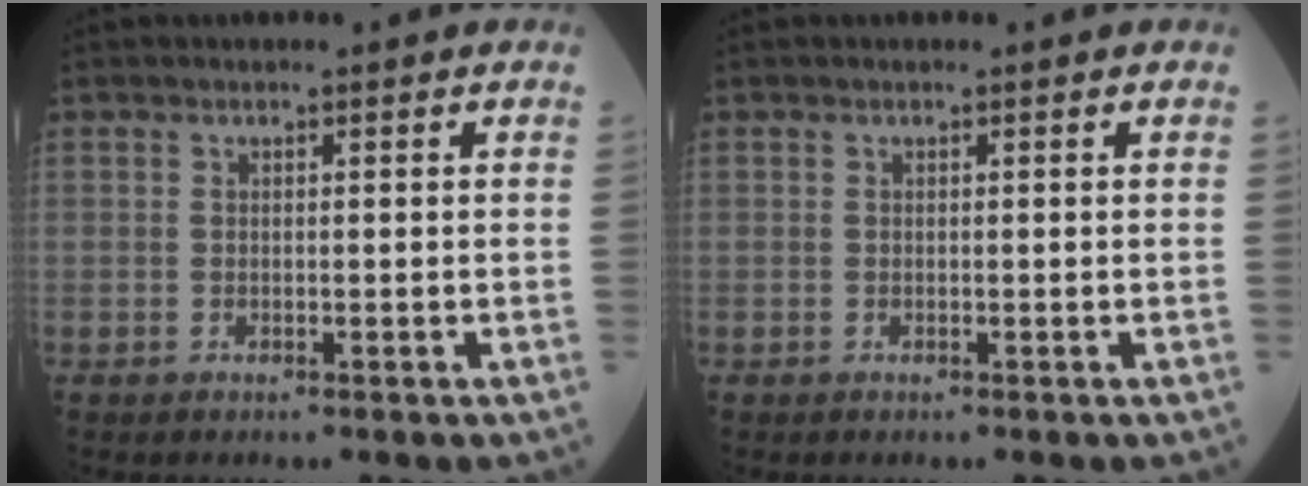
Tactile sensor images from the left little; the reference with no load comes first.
{"total": 0.0}